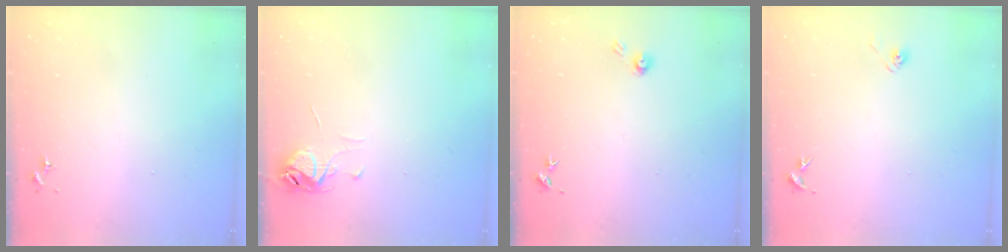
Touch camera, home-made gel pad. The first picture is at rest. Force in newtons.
{"total": 6.4, "press": 6.4, "slide": 0.5}
{"total": 4.0, "press": 4.0, "slide": 0.4}
{"total": 2.9, "press": 2.5, "slide": 1.5}